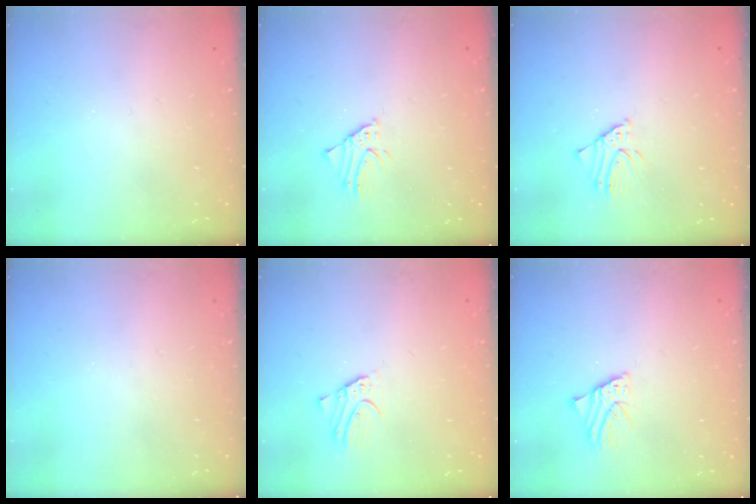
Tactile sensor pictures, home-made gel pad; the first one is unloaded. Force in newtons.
{"total": 1.7, "press": 1.7, "slide": 0.1}
{"total": 1.5, "press": 1.5, "slide": 0.1}
{"total": 0.0}
{"total": 2.4, "press": 2.4, "slide": 0.1}
{"total": 2.6, "press": 2.6, "slide": 0.2}